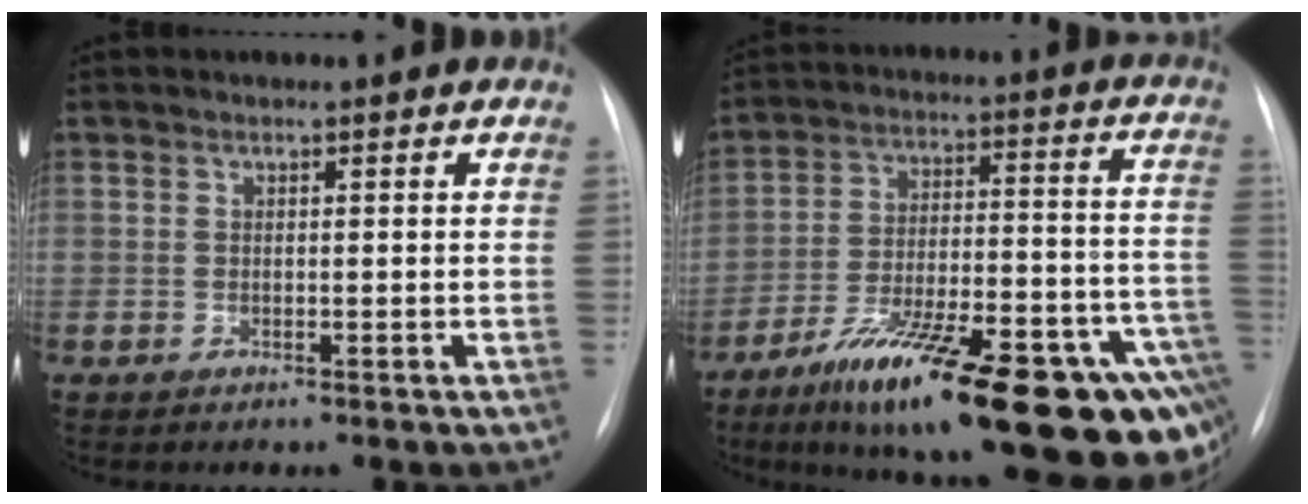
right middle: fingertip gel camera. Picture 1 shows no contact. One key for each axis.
{"total": 30.8, "fx": -19.8, "fy": 6.8, "fz": 22.6, "tx": -0.229, "ty": 0.006, "tz": -0.289}